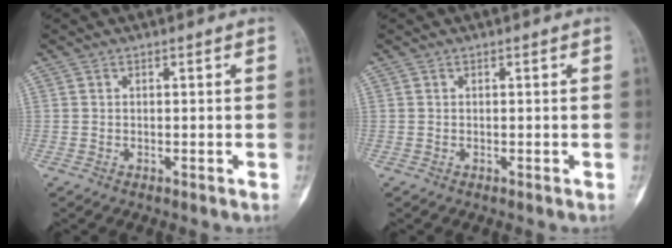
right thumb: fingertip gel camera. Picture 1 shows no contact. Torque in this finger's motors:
{"motor_torque": [0.18, 0.06, 0.19, -0.11, 0.02]}